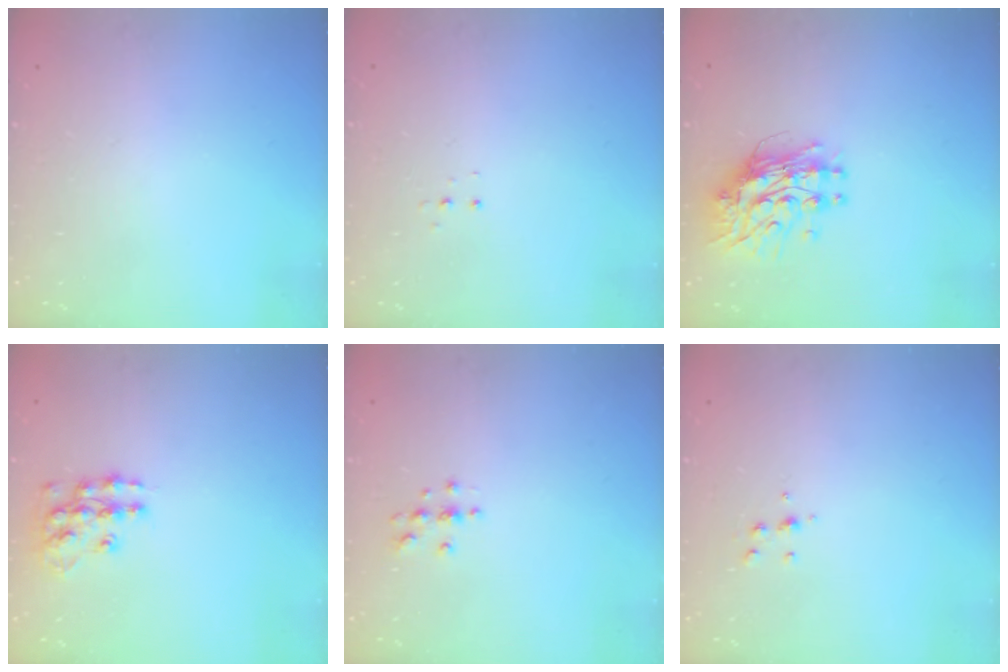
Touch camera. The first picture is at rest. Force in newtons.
{"total": 3.3, "press": 3.2, "slide": 0.6}
{"total": 11.4, "press": 11.3, "slide": 1.0}
{"total": 11.7, "press": 11.6, "slide": 0.8}
{"total": 4.0, "press": 3.9, "slide": 0.4}
{"total": 5.3, "press": 5.3, "slide": 0.5}